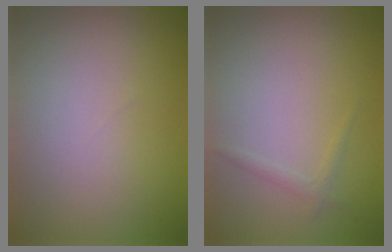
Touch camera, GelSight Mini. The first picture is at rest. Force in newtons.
{"total": 0.9, "press": 0.9, "slide": 0.1}